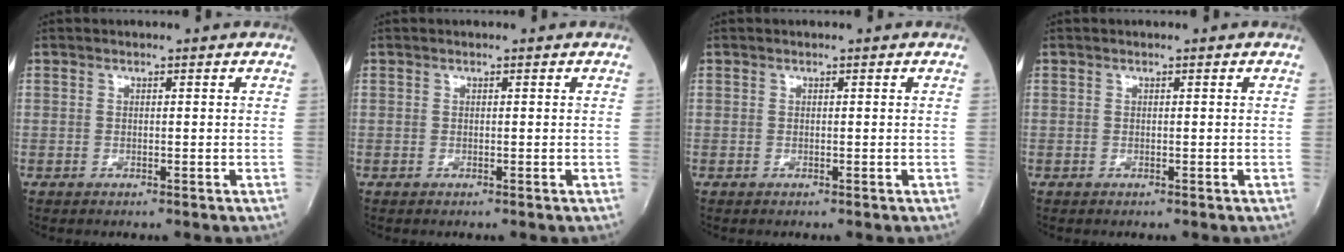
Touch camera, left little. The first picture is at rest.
{"total": 0.0}
{"total": 0.0}
{"total": 0.0}